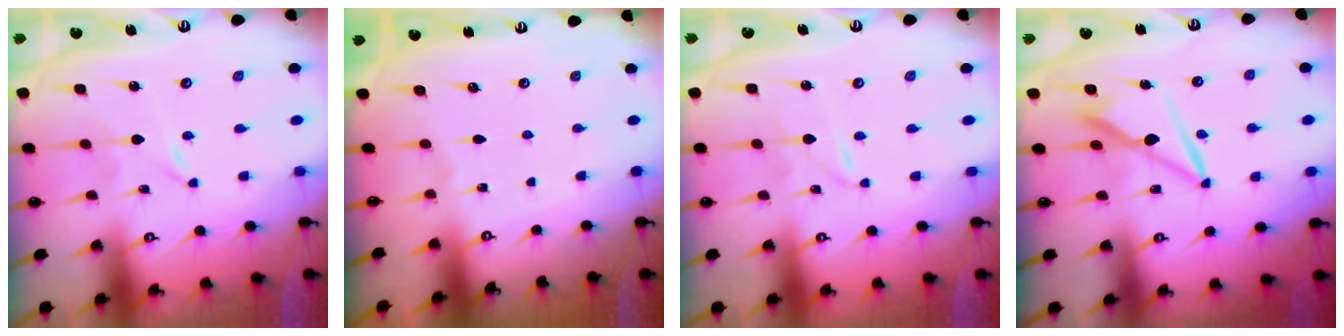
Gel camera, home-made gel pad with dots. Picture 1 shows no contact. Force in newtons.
{"total": 0.0}
{"total": 2.7, "press": 2.7, "slide": 0.2}
{"total": 7.9, "press": 7.8, "slide": 1.1}